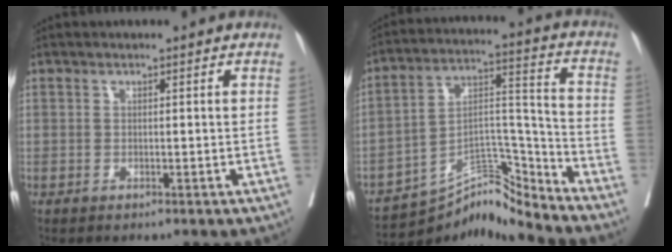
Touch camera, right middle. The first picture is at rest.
{"total": 9.3, "force": [-9.3, -0.4, 0.4], "torque": [-0.001, 0.062, -0.165]}